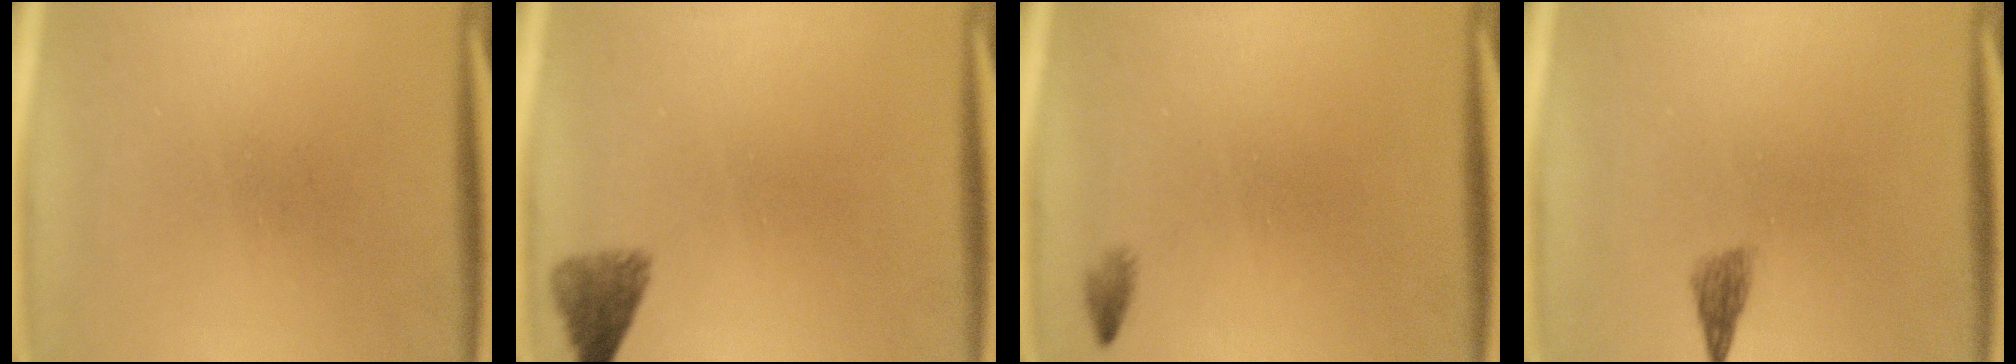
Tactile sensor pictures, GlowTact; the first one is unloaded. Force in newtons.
{"total": 3.0}
{"total": 0.8}
{"total": 1.8}